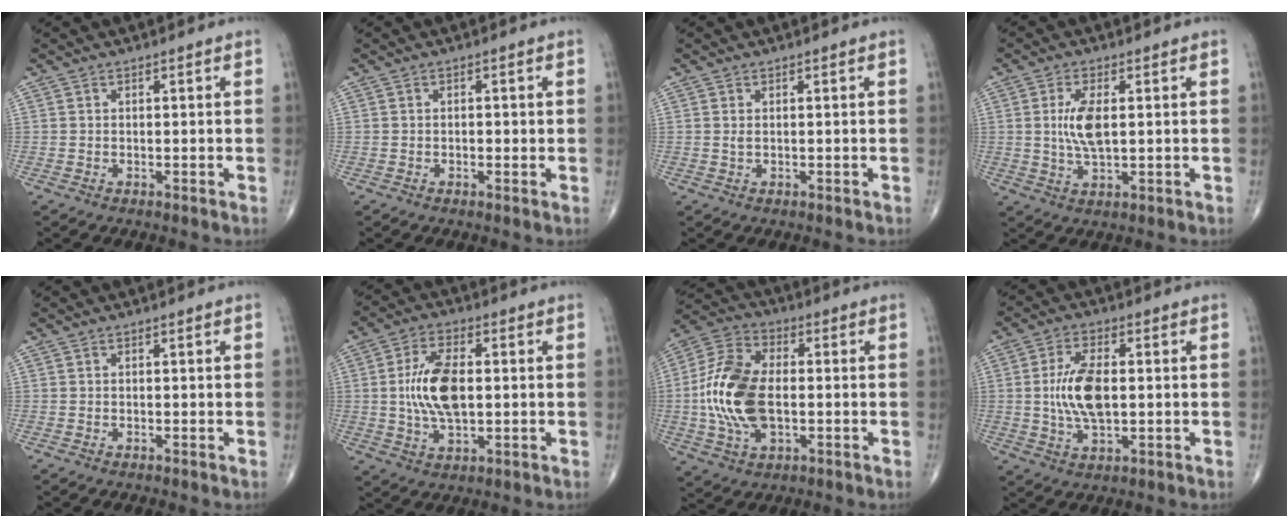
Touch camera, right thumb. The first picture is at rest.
{"total": 1.2, "force": [-0.1, 0.7, 1.0], "torque": [-0.011, 0.000, -0.004]}
{"total": 0.8, "force": [0.2, 0.3, 0.7], "torque": [-0.016, 0.000, 0.006]}
{"total": 6.7, "force": [0.8, 2.7, 6.0], "torque": [-0.124, -0.008, 0.016]}
{"total": 0.0}
{"total": 11.4, "force": [0.5, 5.6, 9.9], "torque": [-0.190, 0.002, 0.010]}
{"total": 16.5, "force": [-1.0, 9.4, 13.5], "torque": [-0.274, 0.018, -0.022]}
{"total": 10.0, "force": [0.2, 4.8, 8.8], "torque": [-0.173, -0.001, 0.006]}